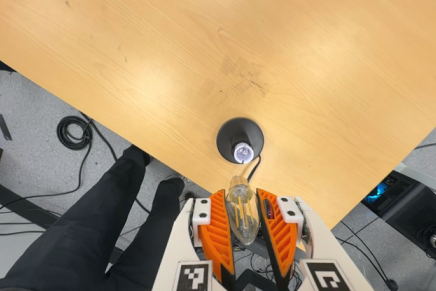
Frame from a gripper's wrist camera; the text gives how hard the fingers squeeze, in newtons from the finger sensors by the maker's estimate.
{"total": 8.5, "left": 7.6, "right": 9.5}